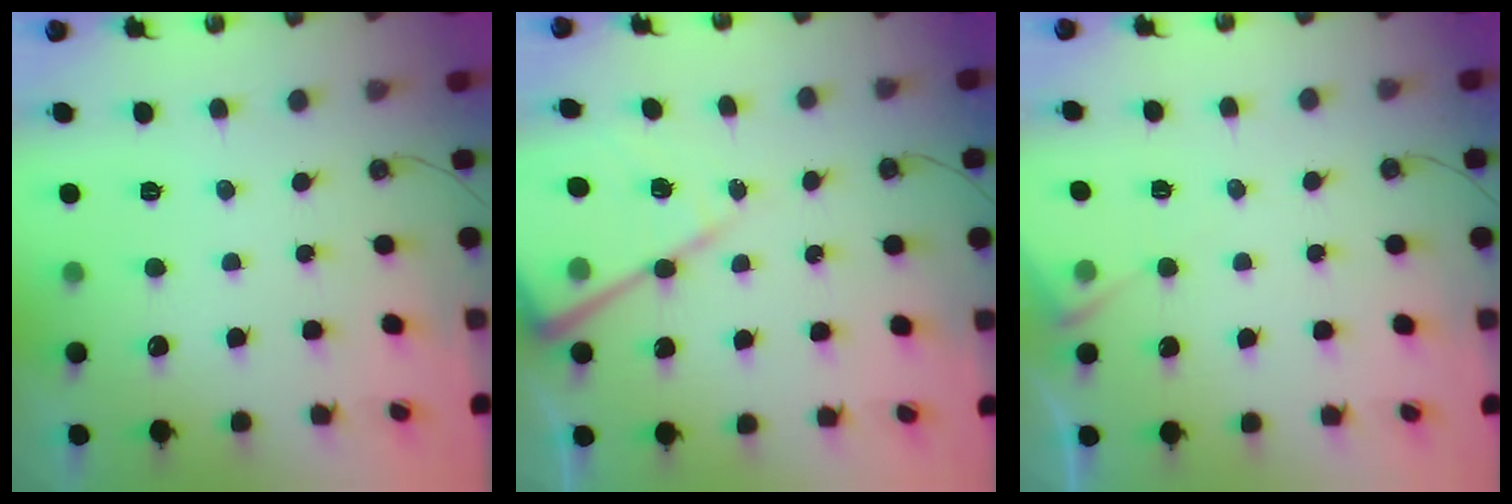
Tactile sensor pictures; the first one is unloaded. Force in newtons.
{"total": 13.4, "press": 13.4, "slide": 1.5}
{"total": 4.4, "press": 4.4, "slide": 0.5}